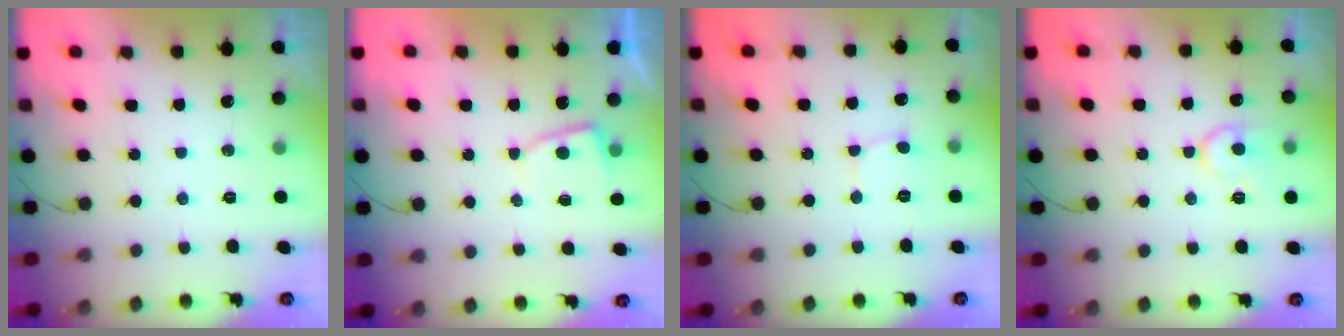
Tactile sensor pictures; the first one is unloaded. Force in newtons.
{"total": 4.0, "press": 4.0, "slide": 0.5}
{"total": 3.3, "press": 3.3, "slide": 0.2}
{"total": 9.9, "press": 9.9, "slide": 0.9}